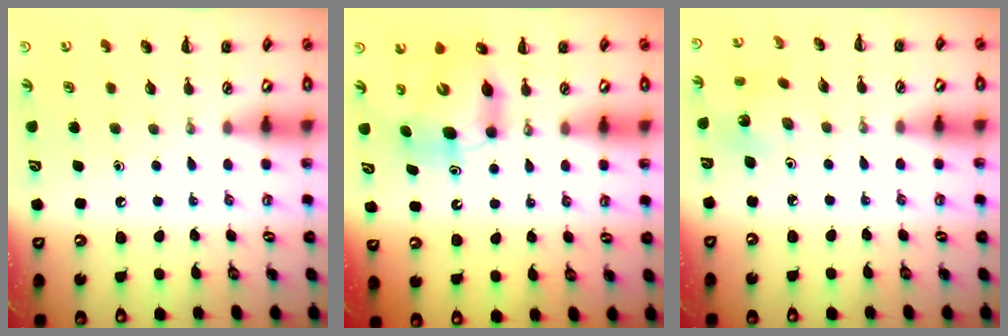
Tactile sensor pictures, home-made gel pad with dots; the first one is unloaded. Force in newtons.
{"total": 7.3, "press": 7.1, "slide": 1.8}
{"total": 2.6, "press": 2.4, "slide": 0.9}